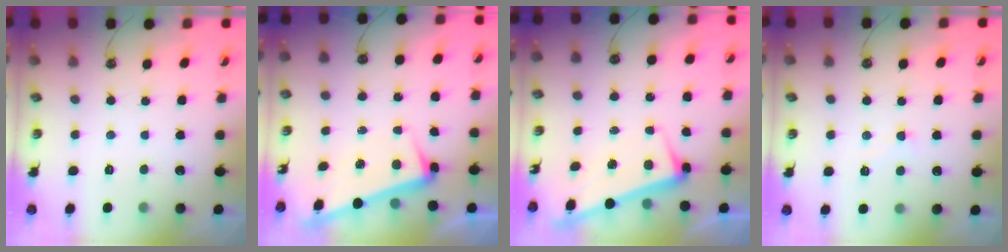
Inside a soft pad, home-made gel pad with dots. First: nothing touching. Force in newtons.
{"total": 3.1, "press": 3.0, "slide": 1.1}
{"total": 2.6, "press": 2.6, "slide": 0.6}
{"total": 3.1, "press": 3.1, "slide": 0.5}